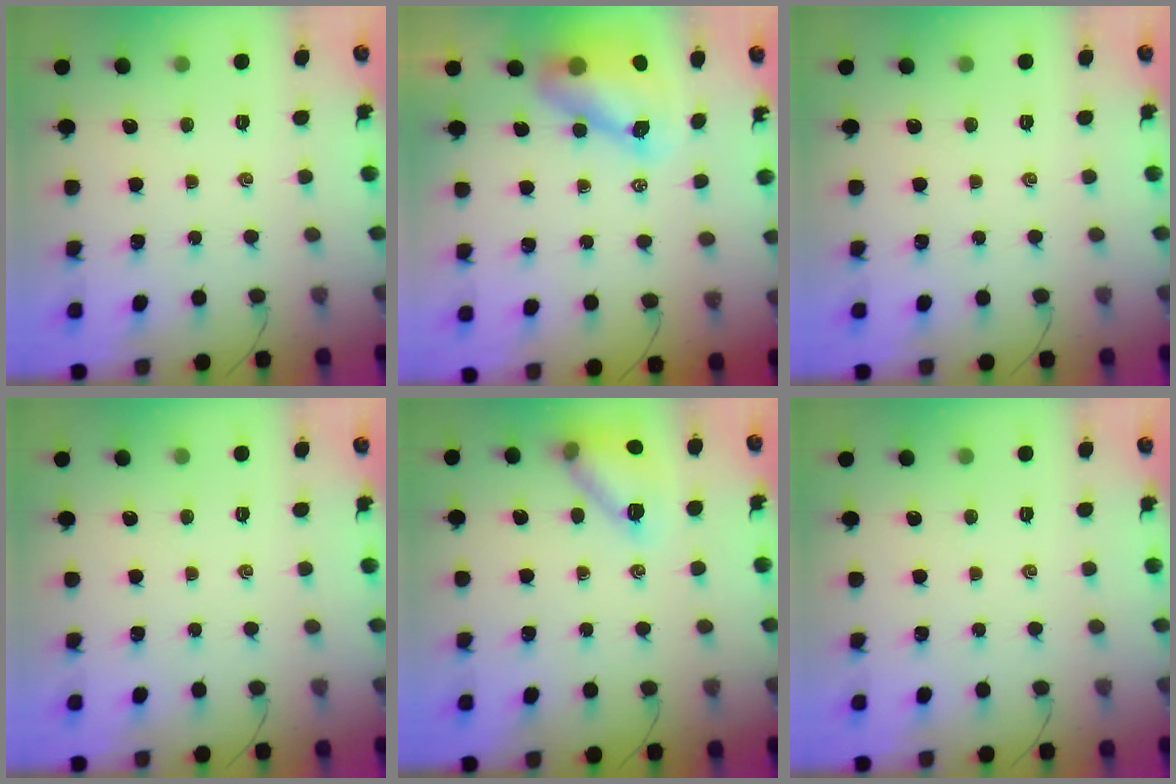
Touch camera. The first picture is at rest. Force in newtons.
{"total": 8.2, "press": 7.8, "slide": 2.3}
{"total": 0.0}
{"total": 0.0}
{"total": 13.4, "press": 13.4, "slide": 0.6}
{"total": 0.0}